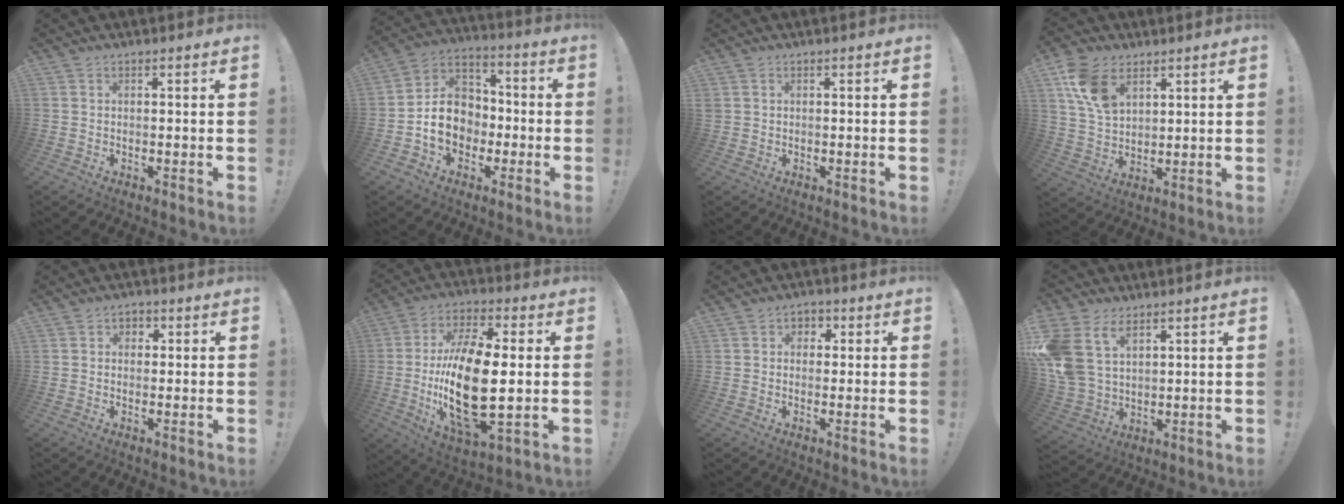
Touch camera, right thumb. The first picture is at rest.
{"total": 14.1, "force": [-3.6, 11.6, 7.0], "torque": [-0.107, 0.030, -0.060]}
{"total": 1.1, "force": [0.4, 1.0, 0.3], "torque": [-0.012, 0.005, 0.010]}
{"total": 12.6, "force": [6.6, 8.0, 7.3], "torque": [-0.130, -0.019, 0.128]}
{"total": 2.4, "force": [-0.1, 2.2, 0.9], "torque": [-0.007, 0.004, -0.004]}
{"total": 22.8, "force": [-1.5, 10.3, 20.3], "torque": [-0.413, -0.011, -0.025]}
{"total": 3.0, "force": [-0.3, 2.8, 1.1], "torque": [-0.012, 0.006, -0.008]}
{"total": 12.7, "force": [6.3, 8.4, 7.2], "torque": [-0.164, -0.029, 0.125]}